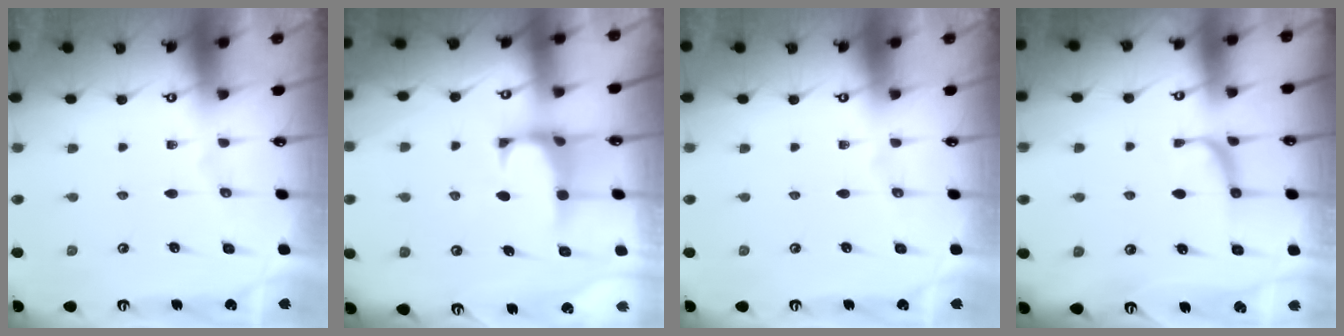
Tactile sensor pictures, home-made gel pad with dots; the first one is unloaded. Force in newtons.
{"total": 0.8, "press": 0.6, "slide": 0.5}
{"total": 0.0}
{"total": 0.9, "press": 0.7, "slide": 0.5}